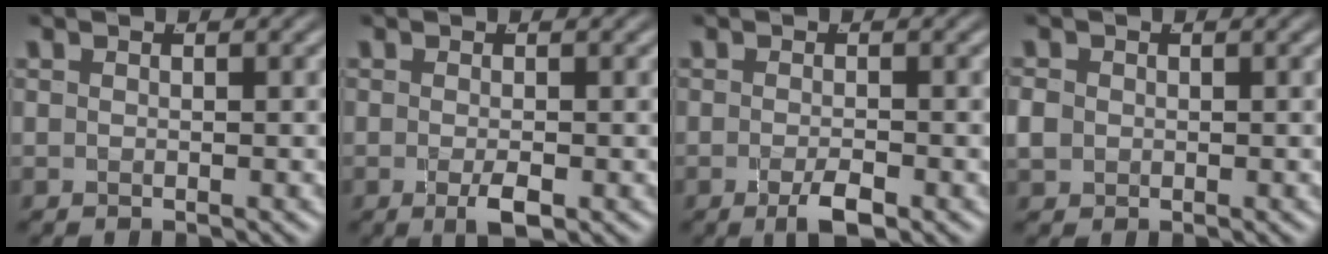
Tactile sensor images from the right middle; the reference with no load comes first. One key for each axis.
{"total": 1.9, "fx": -0.9, "fy": 0.4, "fz": 1.6, "tx": -0.029, "ty": -0.008, "tz": -0.014}
{"total": 2.4, "fx": -1.5, "fy": 0.4, "fz": 1.8, "tx": -0.032, "ty": -0.007, "tz": -0.025}
{"total": 1.5, "fx": -0.2, "fy": 1.3, "fz": 0.7, "tx": -0.028, "ty": -0.011, "tz": 0.003}